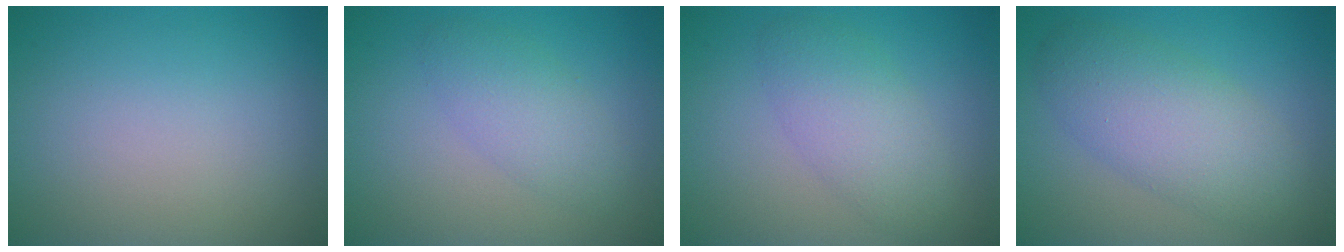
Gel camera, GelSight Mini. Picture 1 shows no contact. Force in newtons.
{"total": 2.9, "press": 2.9, "slide": 0.1}
{"total": 3.8, "press": 3.8, "slide": 0.3}
{"total": 5.9, "press": 5.9, "slide": 0.1}